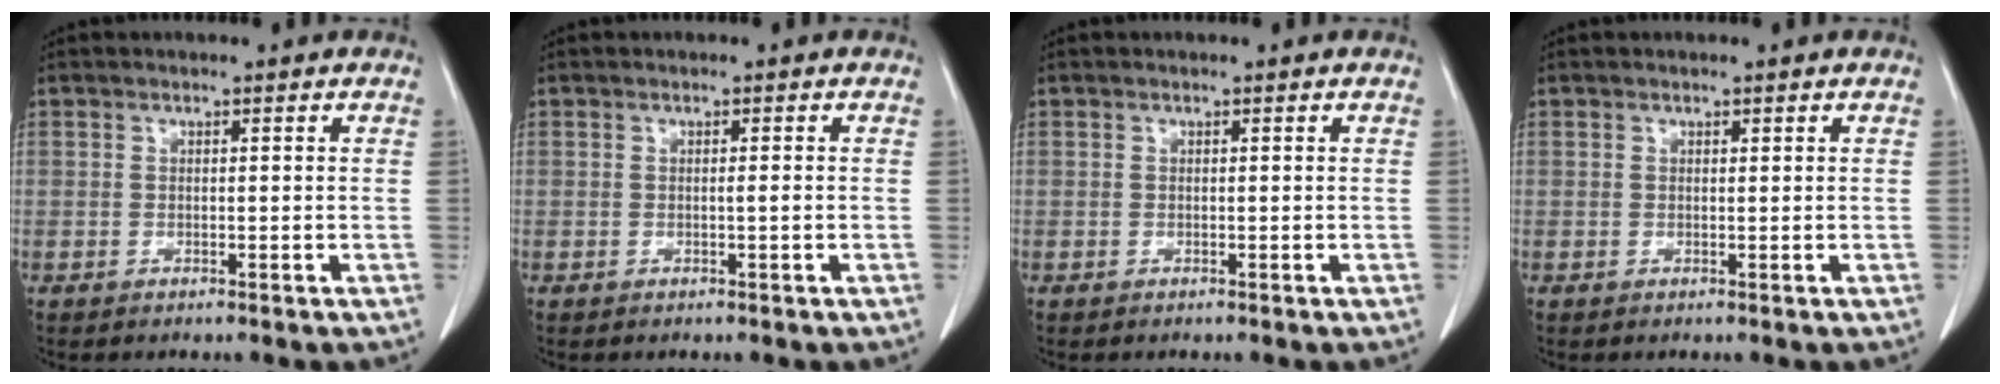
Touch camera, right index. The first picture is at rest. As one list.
[{"total": 0.7, "force": [-0.1, -0.1, 0.7], "torque": [-0.012, 0.000, -0.002]}, {"total": 0.0}, {"total": 0.0}]